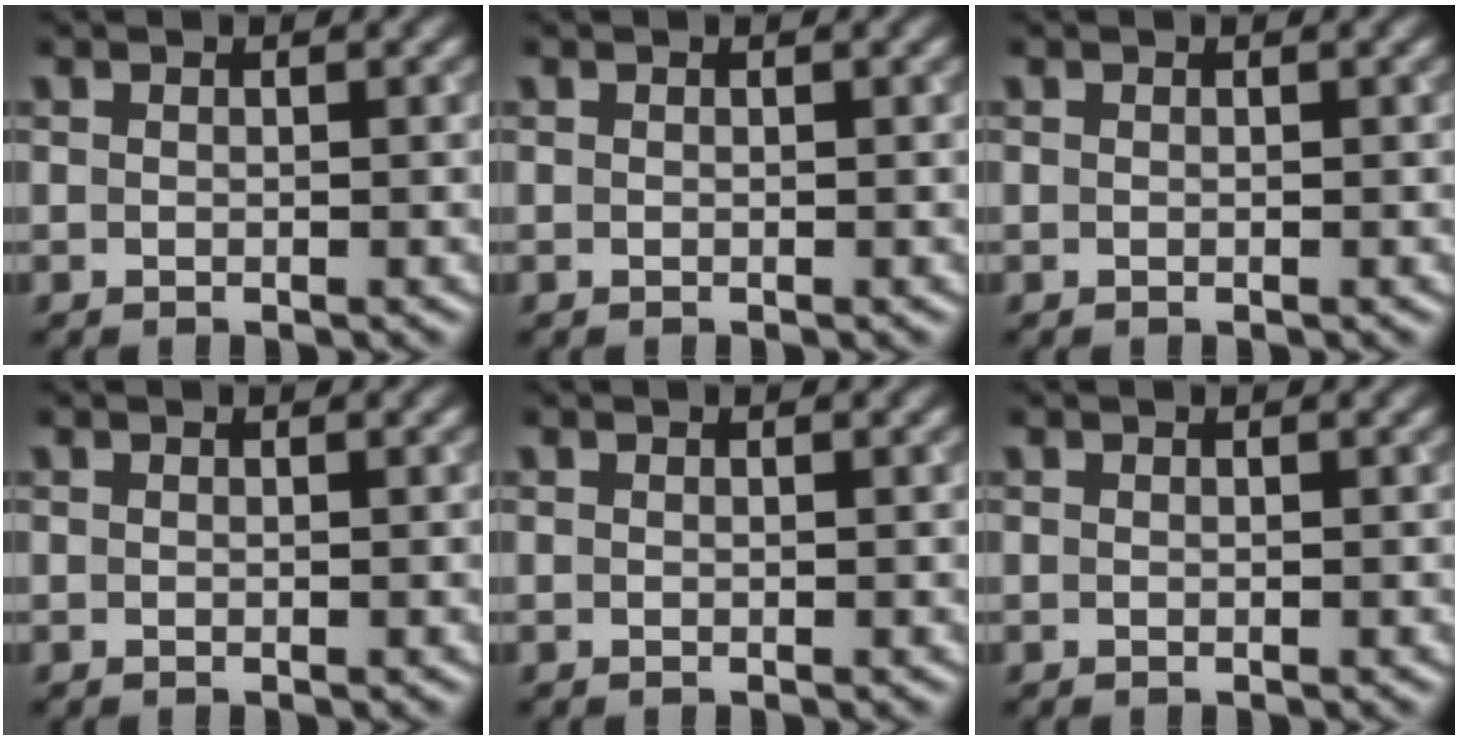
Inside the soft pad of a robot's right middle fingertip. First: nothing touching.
{"total": 0.0}
{"total": 0.0}
{"total": 0.0}
{"total": 0.0}
{"total": 0.0}